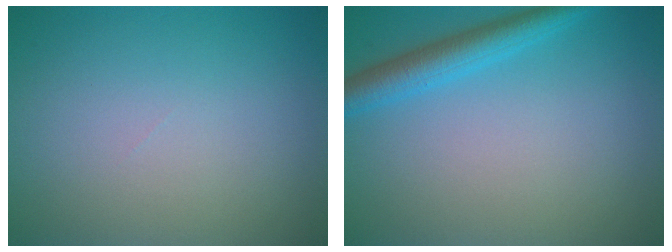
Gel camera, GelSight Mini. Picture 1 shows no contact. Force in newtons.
{"total": 3.5, "press": 3.5, "slide": 0.2}